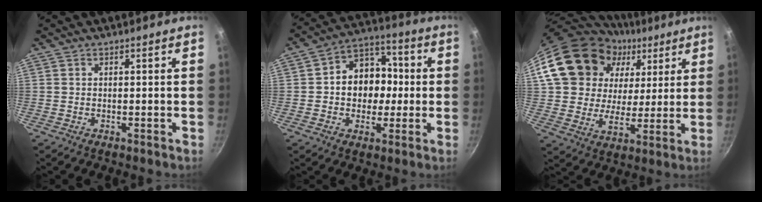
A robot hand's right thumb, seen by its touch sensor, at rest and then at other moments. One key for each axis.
{"total": 12.9, "fx": 0.1, "fy": 10.4, "fz": 7.6, "tx": -0.066, "ty": 0.028, "tz": -0.012}
{"total": 22.8, "fx": 9.5, "fy": 17.3, "fz": 11.4, "tx": -0.181, "ty": 0.002, "tz": 0.166}